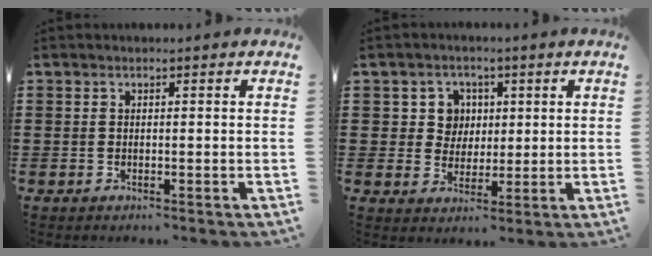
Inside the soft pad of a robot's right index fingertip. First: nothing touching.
{"total": 5.2, "force": [1.3, 4.7, 1.7], "torque": [-0.049, 0.013, 0.020]}